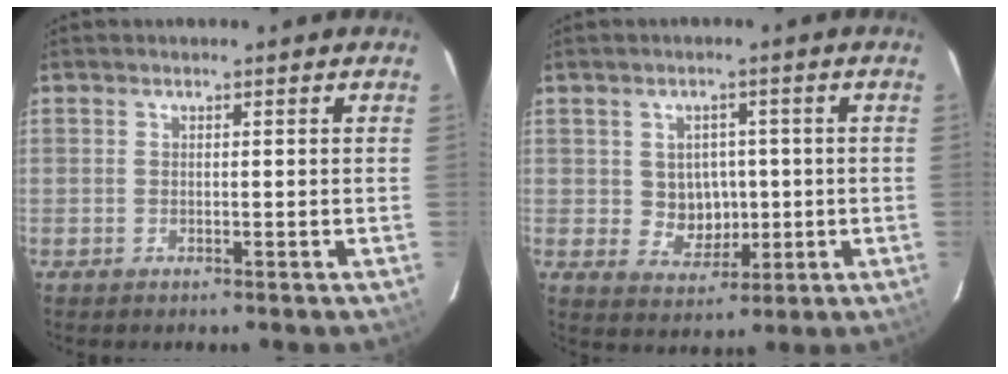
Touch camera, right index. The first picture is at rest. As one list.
[{"total": 5.8, "force": [0.1, 5.3, 2.2], "torque": [-0.040, 0.007, 0.015]}]